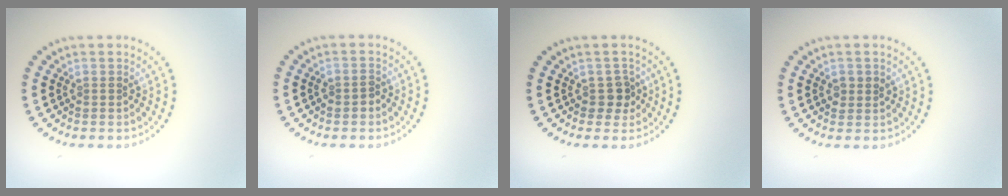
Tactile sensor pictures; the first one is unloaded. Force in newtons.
{"total": 1.1, "press": 1.0, "slide": 0.2}
{"total": 1.7, "press": 1.5, "slide": 0.9}
{"total": 1.3, "press": 1.3, "slide": 0.2}